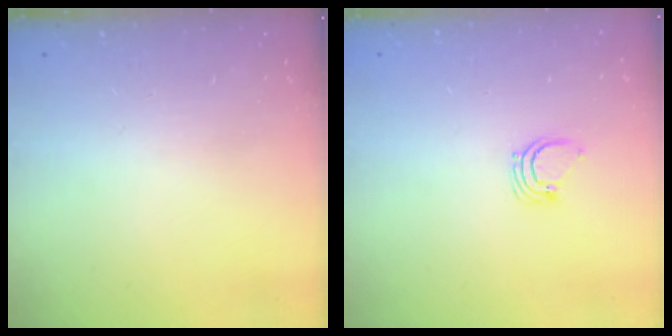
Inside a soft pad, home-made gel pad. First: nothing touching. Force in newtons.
{"total": 2.5, "press": 2.5, "slide": 0.1}